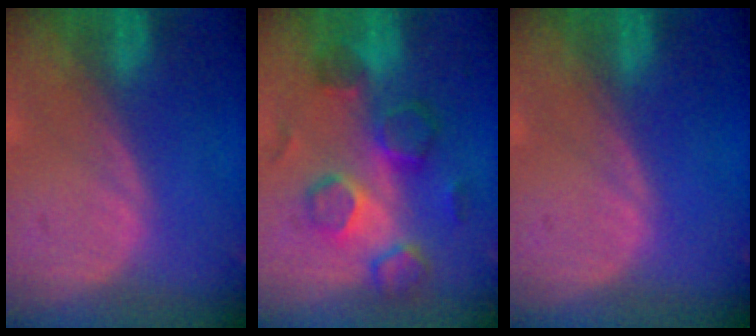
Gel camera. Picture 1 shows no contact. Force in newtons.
{"total": 8.5, "press": 8.3, "slide": 2.1}
{"total": 0.0}